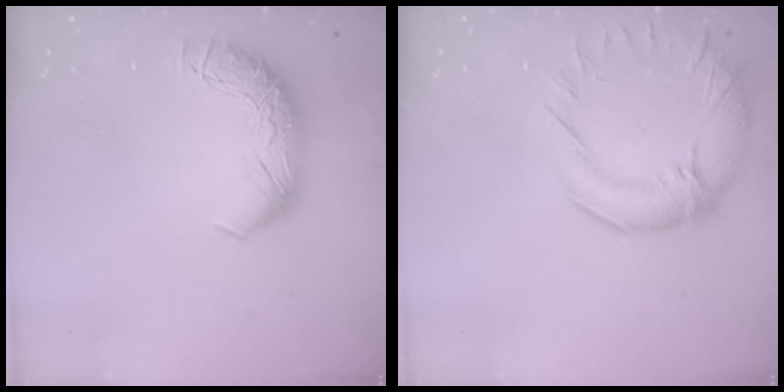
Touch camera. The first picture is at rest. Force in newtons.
{"total": 5.5, "press": 3.9, "slide": 3.9}